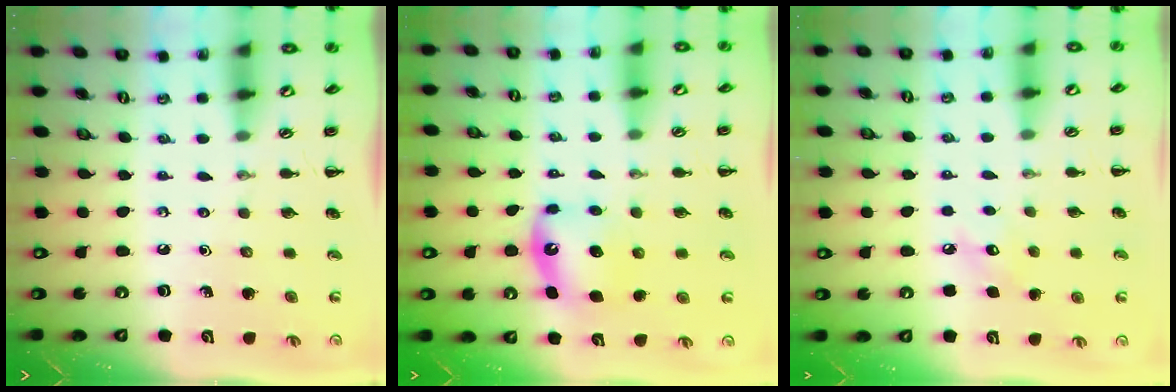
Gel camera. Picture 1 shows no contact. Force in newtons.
{"total": 5.6, "press": 5.6, "slide": 0.9}
{"total": 5.6, "press": 5.4, "slide": 1.4}